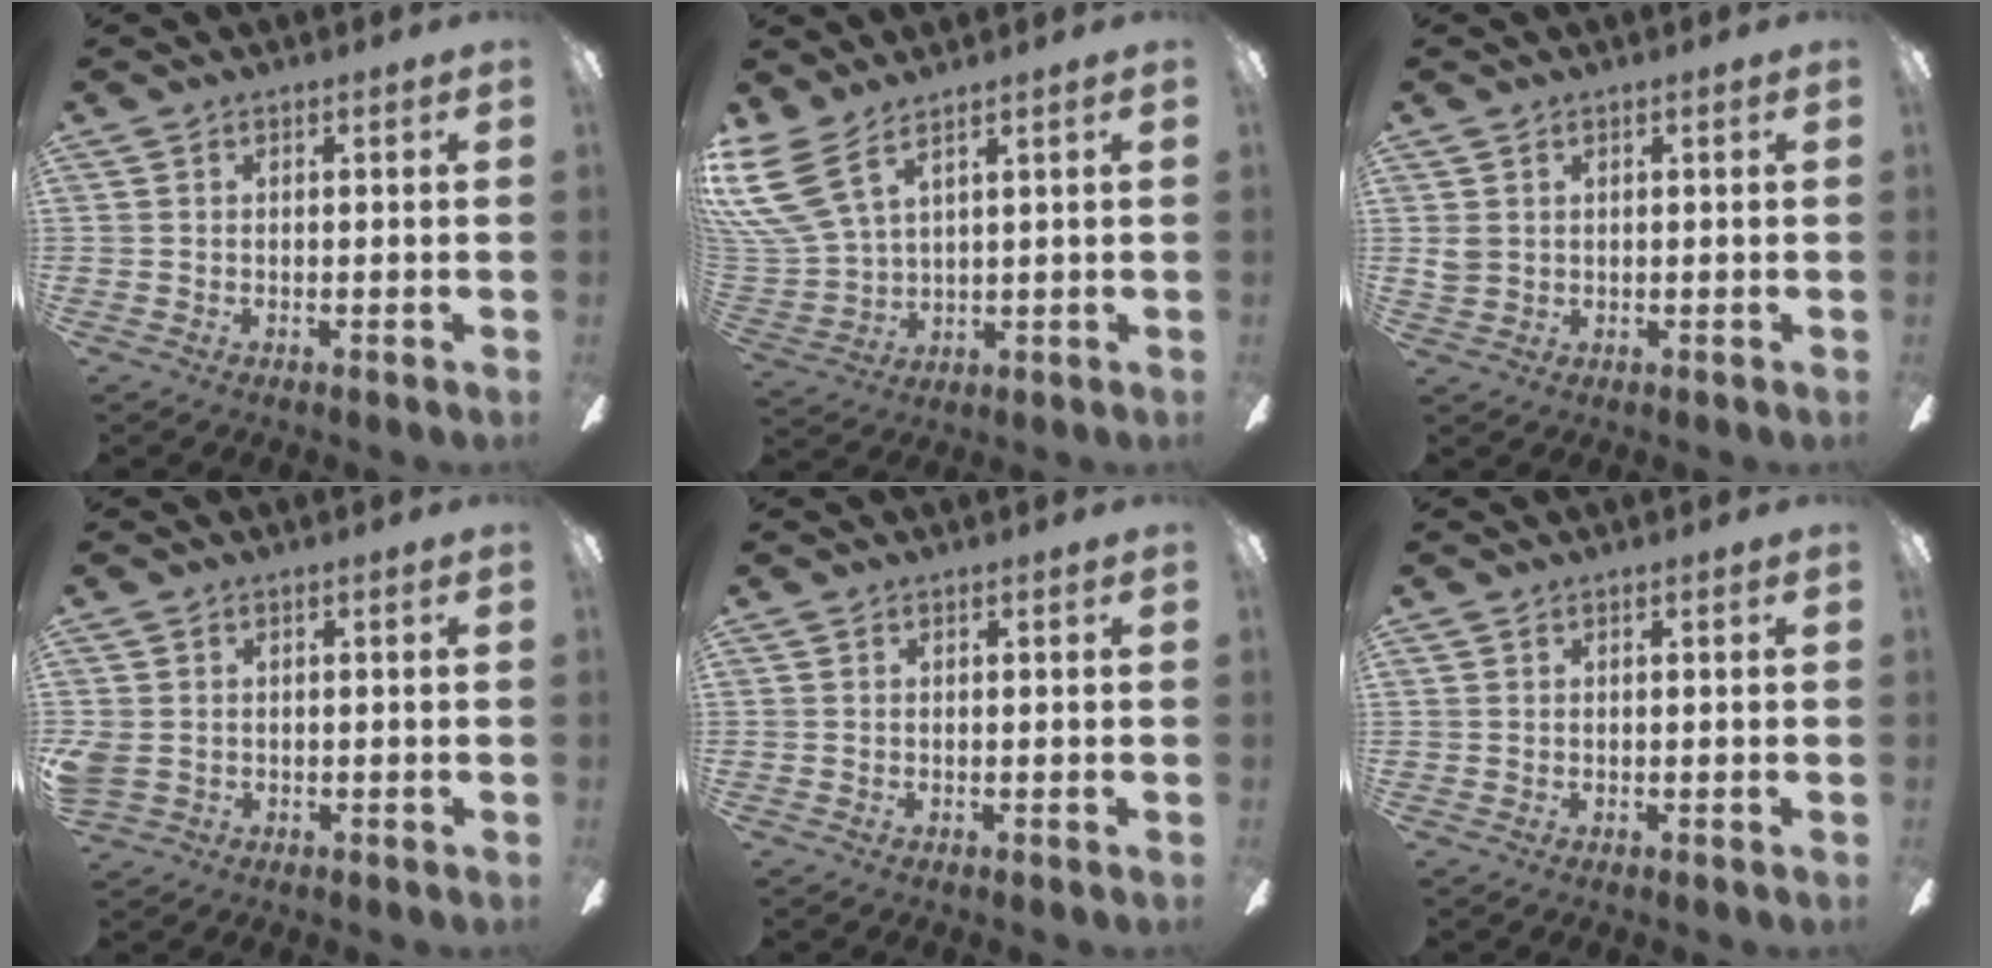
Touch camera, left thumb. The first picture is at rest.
{"total": 12.0, "force": [7.5, 5.0, 8.0], "torque": [-0.193, -0.035, 0.142]}
{"total": 2.2, "force": [0.7, 1.9, 1.0], "torque": [-0.021, 0.004, 0.014]}
{"total": 3.2, "force": [-0.3, 2.7, 1.8], "torque": [-0.044, 0.001, -0.007]}
{"total": 0.0}
{"total": 0.0}